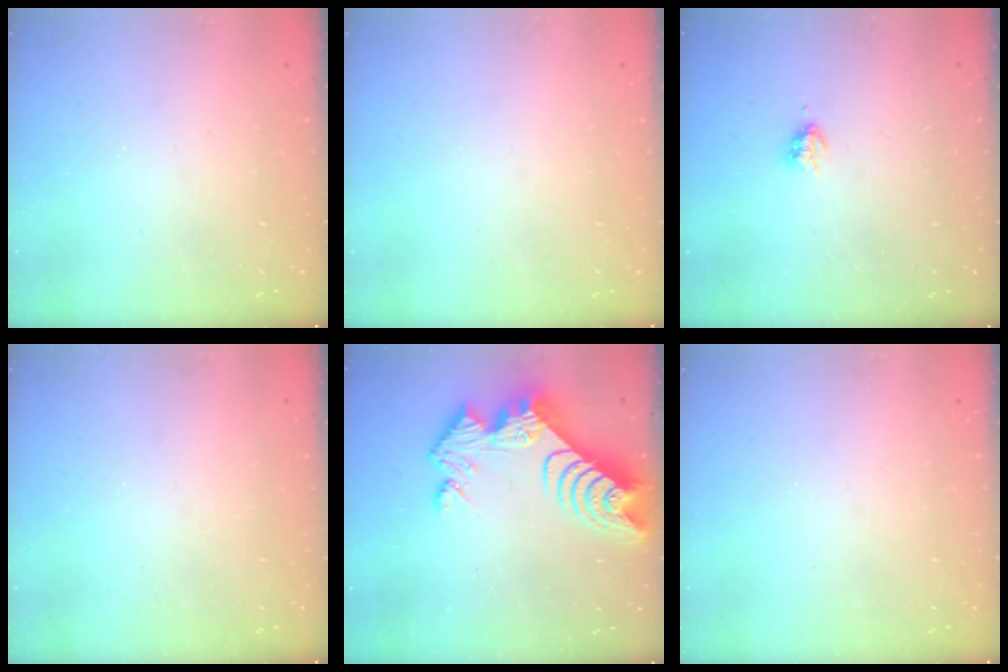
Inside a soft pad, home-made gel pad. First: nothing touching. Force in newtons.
{"total": 0.0}
{"total": 2.9, "press": 2.9, "slide": 0.5}
{"total": 0.0}
{"total": 16.6, "press": 16.6, "slide": 1.4}
{"total": 0.0}